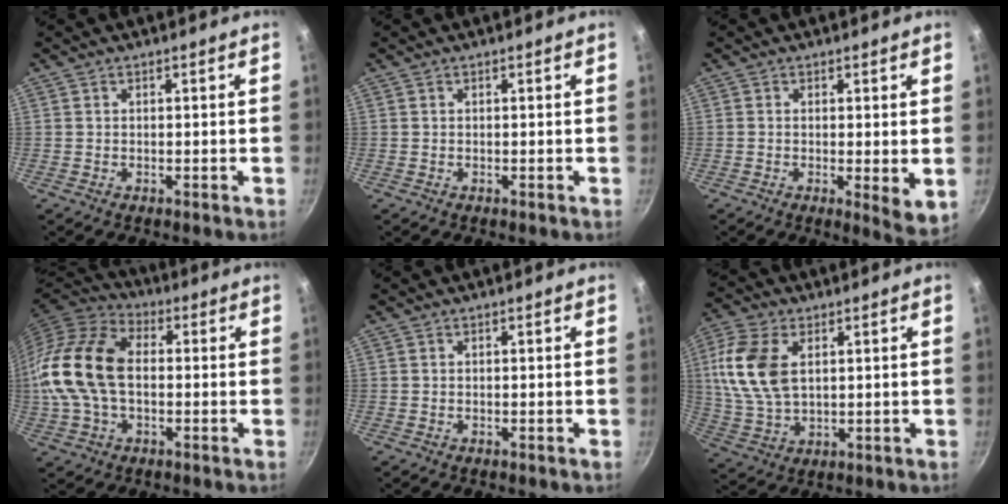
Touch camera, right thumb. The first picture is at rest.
{"total": 0.0}
{"total": 5.2, "force": [-0.1, 1.3, 5.0], "torque": [-0.071, -0.020, -0.001]}
{"total": 17.5, "force": [-0.1, 11.3, 13.3], "torque": [-0.254, 0.033, -0.015]}
{"total": 0.0}
{"total": 13.1, "force": [3.2, 7.8, 10.0], "torque": [-0.199, -0.004, 0.063]}